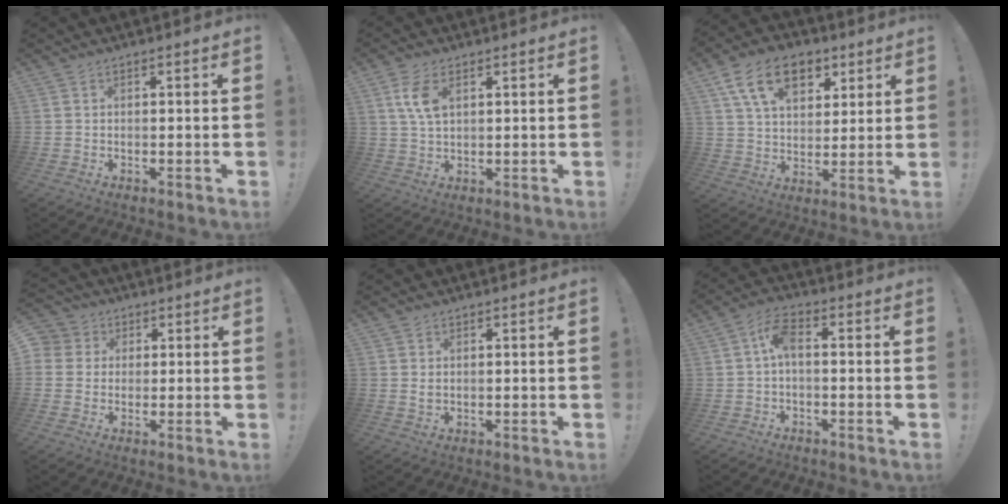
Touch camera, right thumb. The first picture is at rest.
{"total": 7.0, "force": [2.6, 3.6, 5.4], "torque": [-0.099, -0.003, 0.046]}
{"total": 16.5, "force": [8.1, 10.5, 9.8], "torque": [-0.157, -0.023, 0.151]}
{"total": 5.4, "force": [0.9, 5.2, 1.4], "torque": [-0.031, -0.002, 0.018]}
{"total": 1.5, "force": [0.7, 0.8, 1.1], "torque": [-0.016, 0.000, 0.010]}
{"total": 6.0, "force": [-0.1, 2.7, 5.4], "torque": [-0.114, 0.006, -0.003]}